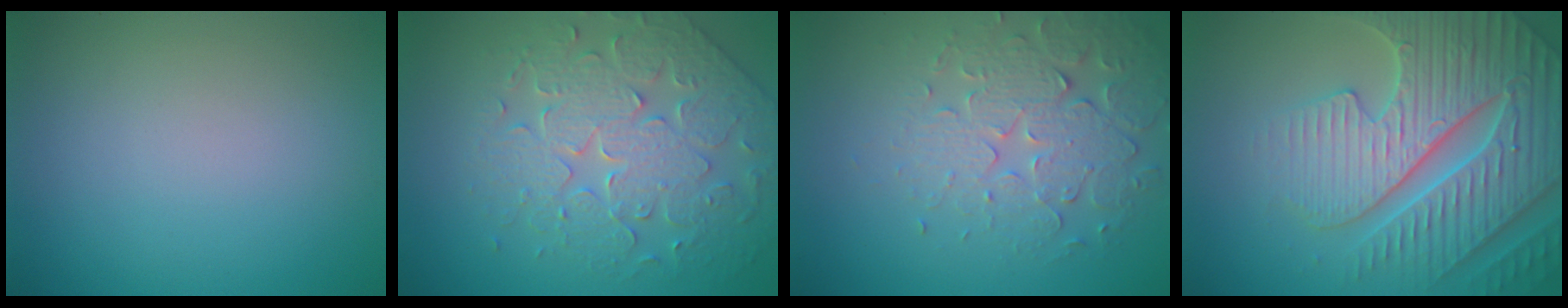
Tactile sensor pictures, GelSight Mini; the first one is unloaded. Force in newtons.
{"total": 5.1, "press": 4.9, "slide": 1.3}
{"total": 4.4, "press": 4.1, "slide": 1.7}
{"total": 7.6, "press": 7.4, "slide": 1.7}